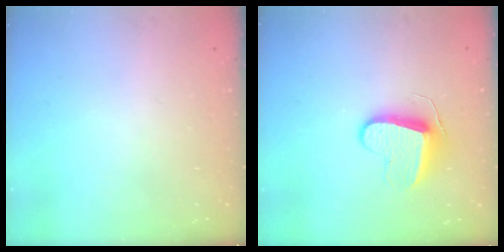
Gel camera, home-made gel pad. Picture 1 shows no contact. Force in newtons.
{"total": 9.0, "press": 9.0, "slide": 0.1}